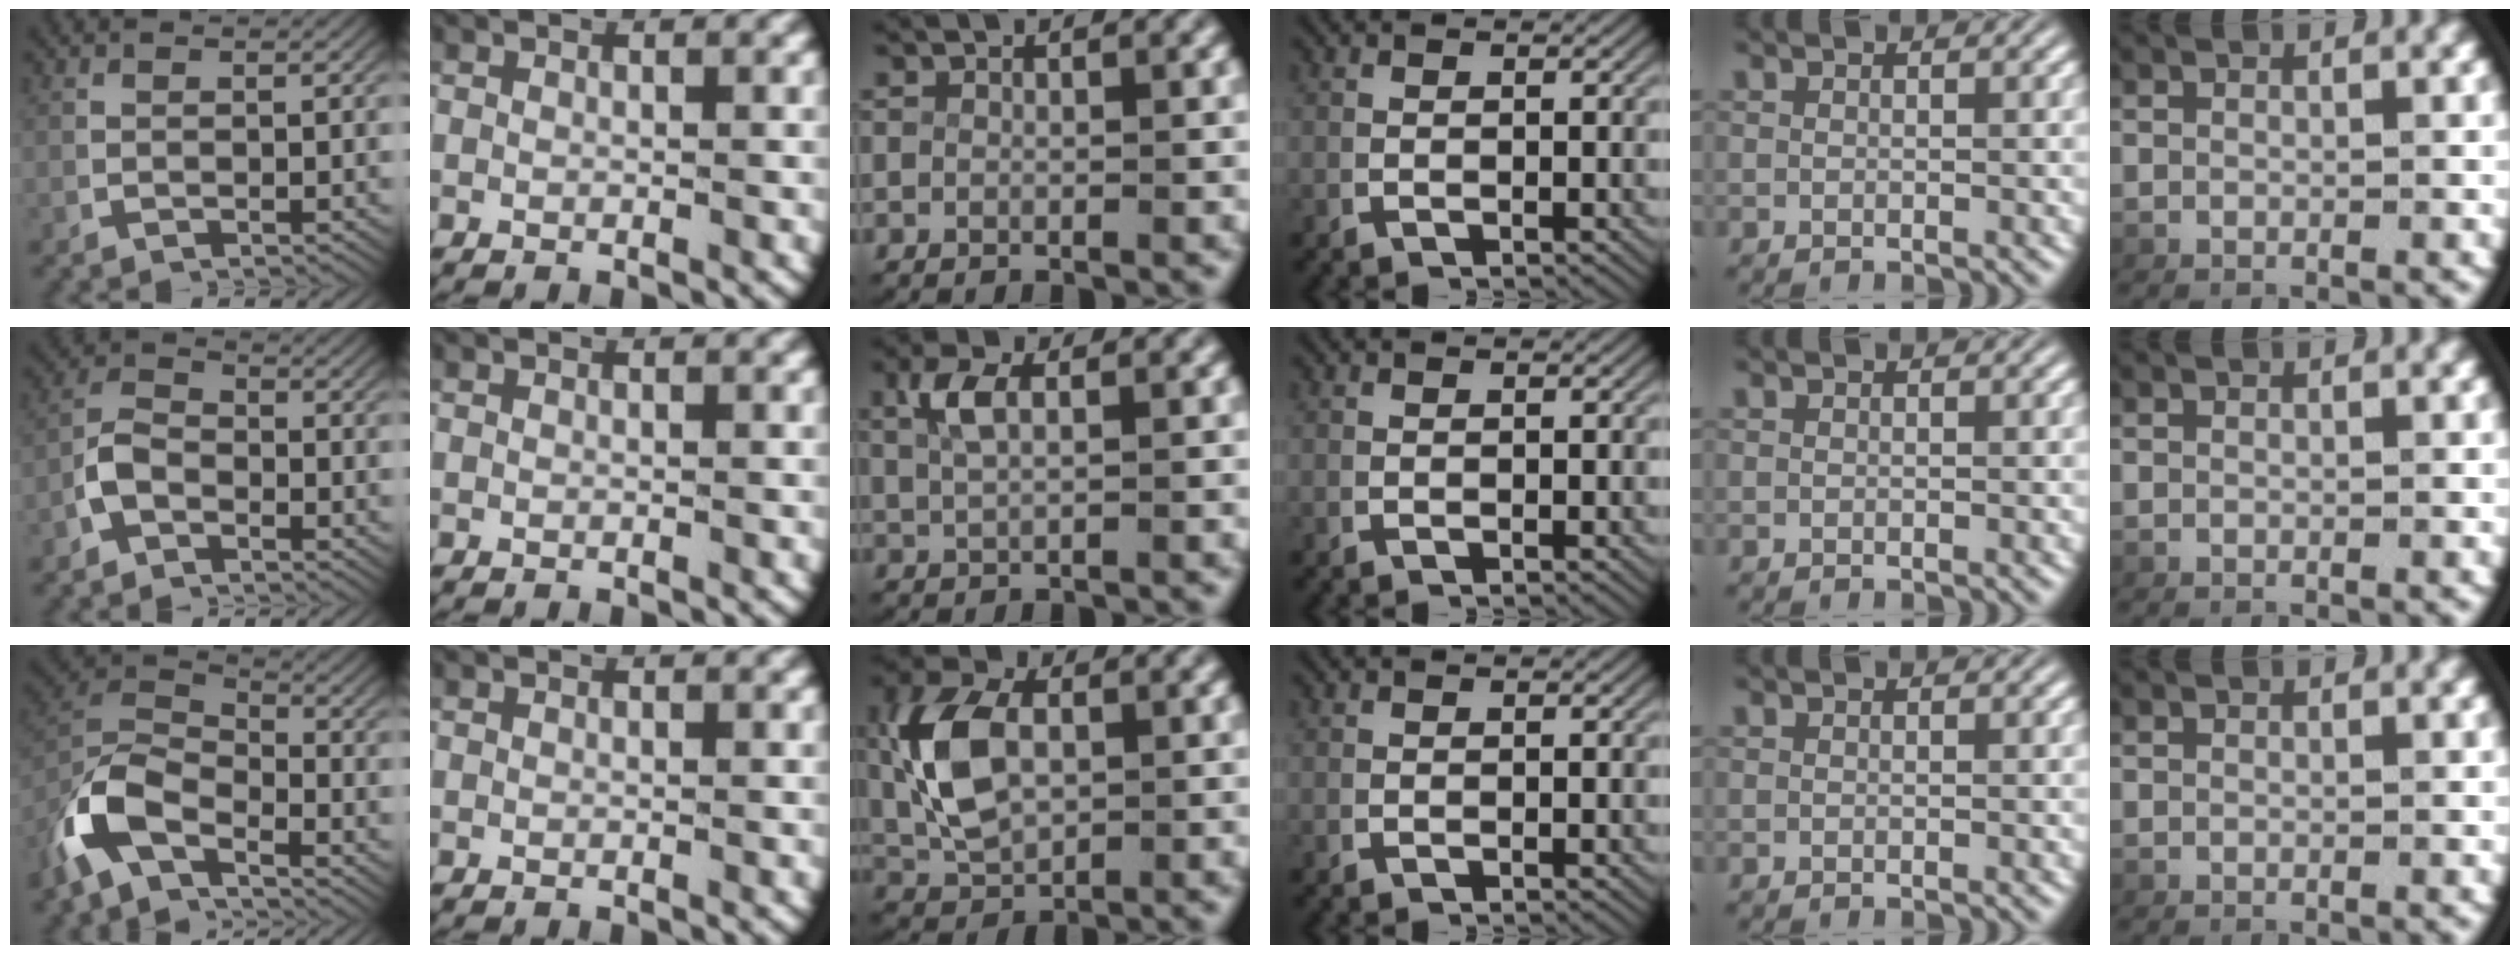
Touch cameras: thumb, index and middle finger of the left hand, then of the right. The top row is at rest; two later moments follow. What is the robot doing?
{"motion": "lift_and_place", "object": "fork"}